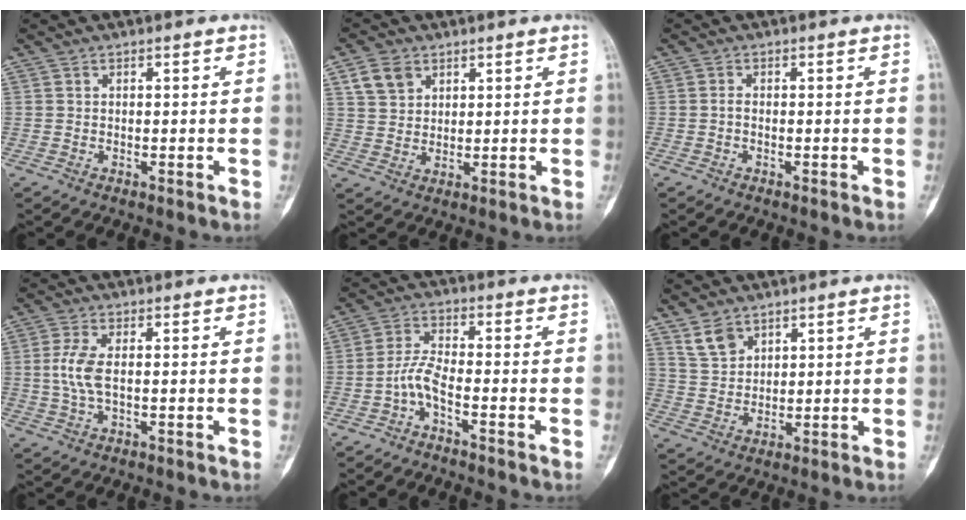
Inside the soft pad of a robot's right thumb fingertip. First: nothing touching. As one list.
[{"total": 5.3, "force": [2.7, 3.9, 2.3], "torque": [-0.028, -0.007, 0.055]}, {"total": 0.7, "force": [-0.3, 0.3, 0.6], "torque": [-0.011, 0.001, -0.008]}, {"total": 5.0, "force": [0.1, 2.0, 4.6], "torque": [-0.119, 0.004, -0.001]}, {"total": 4.7, "force": [-2.8, 0.7, 3.7], "torque": [-0.085, 0.023, -0.061]}, {"total": 4.9, "force": [3.4, 3.1, 1.8], "torque": [-0.021, -0.019, 0.075]}]